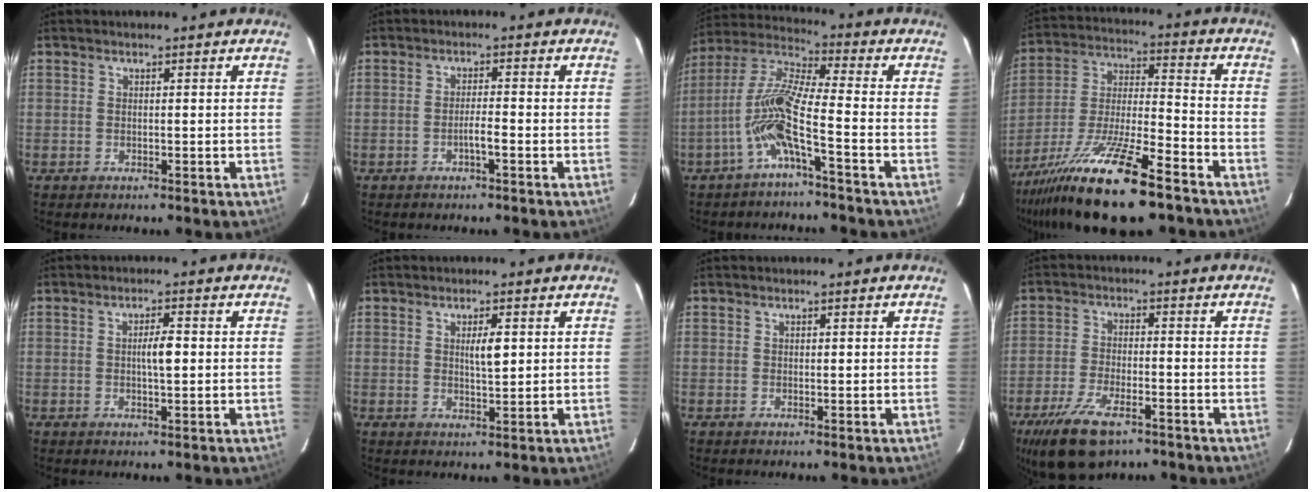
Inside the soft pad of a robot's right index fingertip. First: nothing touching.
{"total": 2.1, "force": [-1.0, 0.0, 1.8], "torque": [-0.030, 0.001, -0.020]}
{"total": 9.8, "force": [-4.0, -0.1, 9.0], "torque": [-0.194, 0.014, -0.086]}
{"total": 19.8, "force": [-13.5, 2.5, 14.2], "torque": [-0.267, -0.035, -0.242]}
{"total": 3.1, "force": [0.1, 0.5, 3.0], "torque": [-0.052, 0.001, 0.000]}
{"total": 3.1, "force": [0.8, 0.6, 2.9], "torque": [-0.049, -0.003, 0.013]}
{"total": 0.0}
{"total": 10.2, "force": [-6.7, 3.5, 6.8], "torque": [-0.132, -0.016, -0.114]}